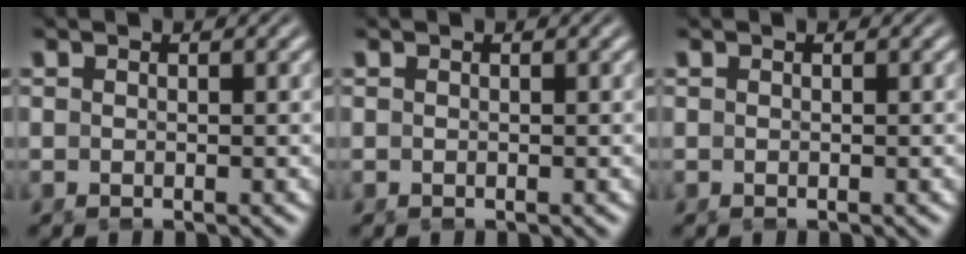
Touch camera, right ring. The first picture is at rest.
{"total": 0.0}
{"total": 0.0}